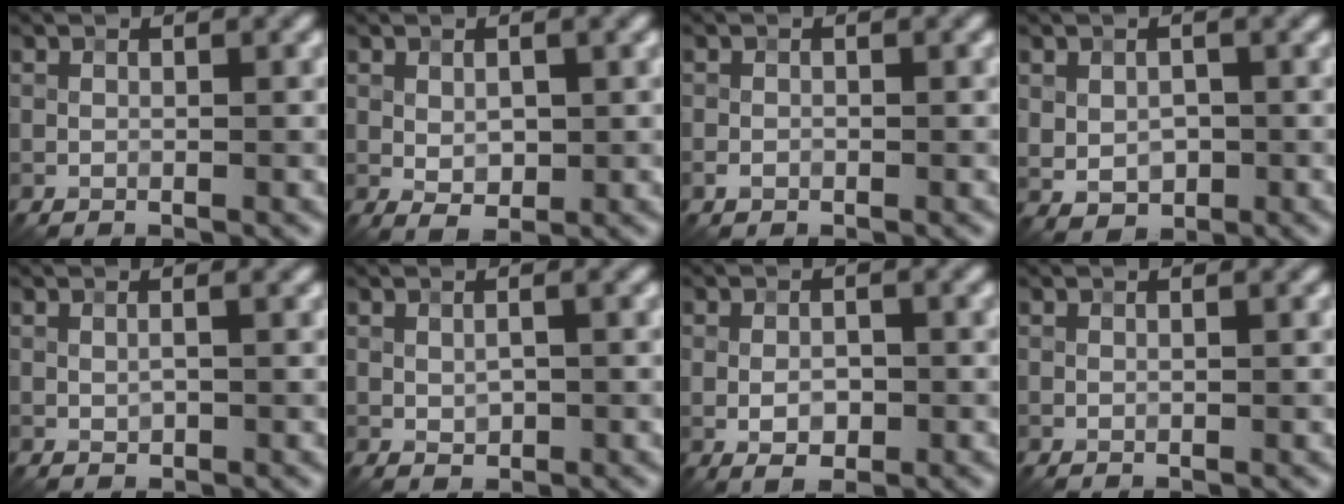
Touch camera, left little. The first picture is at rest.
{"total": 2.2, "force": [0.1, 1.2, 1.8], "torque": [-0.034, -0.003, 0.006]}
{"total": 0.8, "force": [-0.4, 0.6, 0.4], "torque": [-0.005, -0.001, -0.007]}
{"total": 2.7, "force": [-0.1, 2.0, 1.8], "torque": [-0.034, -0.006, 0.003]}
{"total": 0.6, "force": [0.1, 0.2, 0.6], "torque": [-0.014, 0.000, 0.002]}
{"total": 1.1, "force": [0.0, 0.6, 0.9], "torque": [-0.015, -0.002, 0.003]}
{"total": 2.6, "force": [-0.6, 1.4, 2.1], "torque": [-0.038, 0.000, -0.007]}
{"total": 0.0}